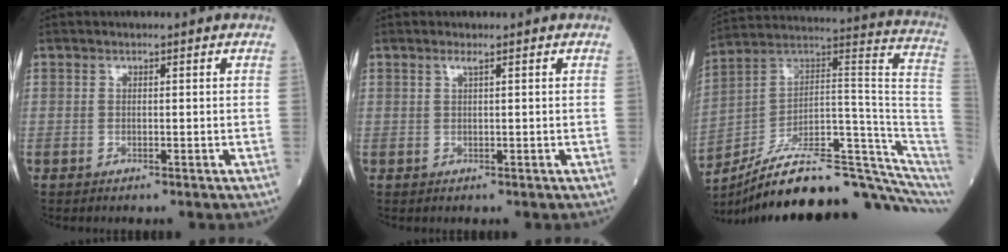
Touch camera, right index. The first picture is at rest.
{"total": 0.8, "force": [0.5, -0.2, 0.6], "torque": [-0.020, 0.003, 0.012]}
{"total": 24.7, "force": [-18.6, 3.6, 15.9], "torque": [-0.164, 0.062, -0.282]}